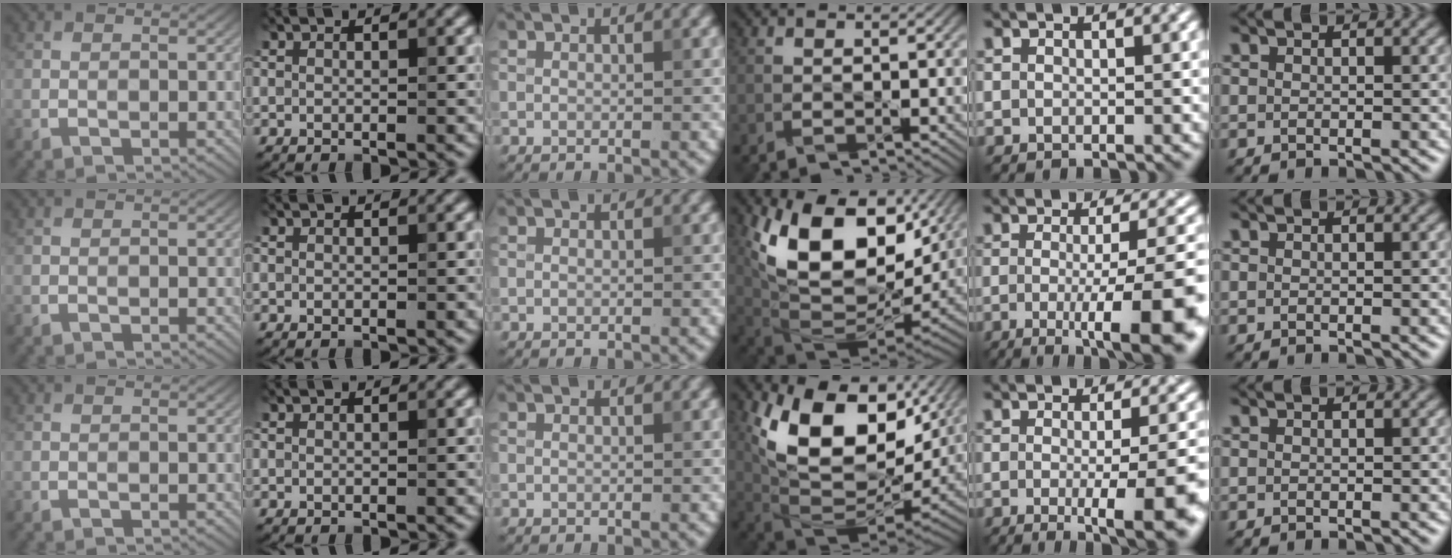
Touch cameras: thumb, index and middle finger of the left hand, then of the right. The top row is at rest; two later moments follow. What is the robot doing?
{"motion": "assemble", "object": "legos"}